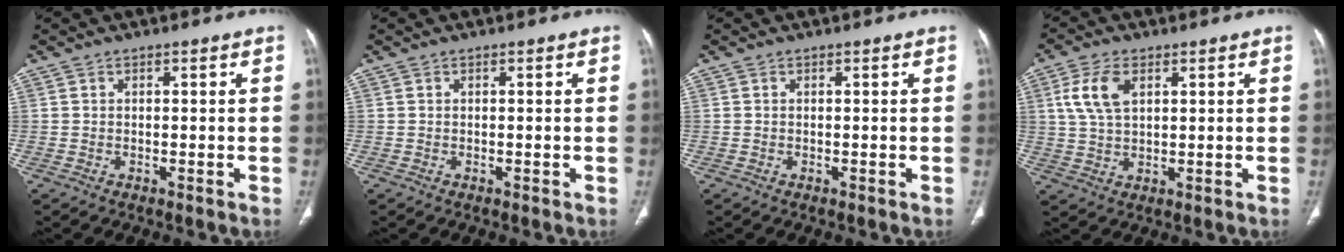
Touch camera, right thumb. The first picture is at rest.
{"total": 0.0}
{"total": 0.0}
{"total": 7.3, "force": [2.5, 4.1, 5.5], "torque": [-0.117, 0.000, 0.053]}